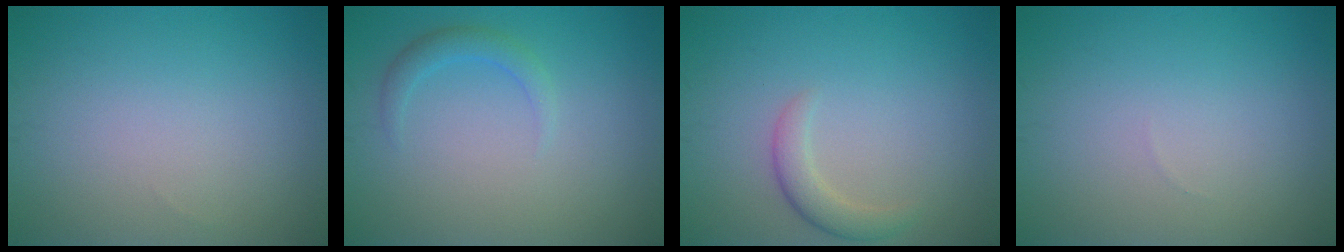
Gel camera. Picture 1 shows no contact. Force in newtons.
{"total": 1.6, "press": 1.6, "slide": 0.1}
{"total": 2.1, "press": 2.1, "slide": 0.1}
{"total": 0.0}